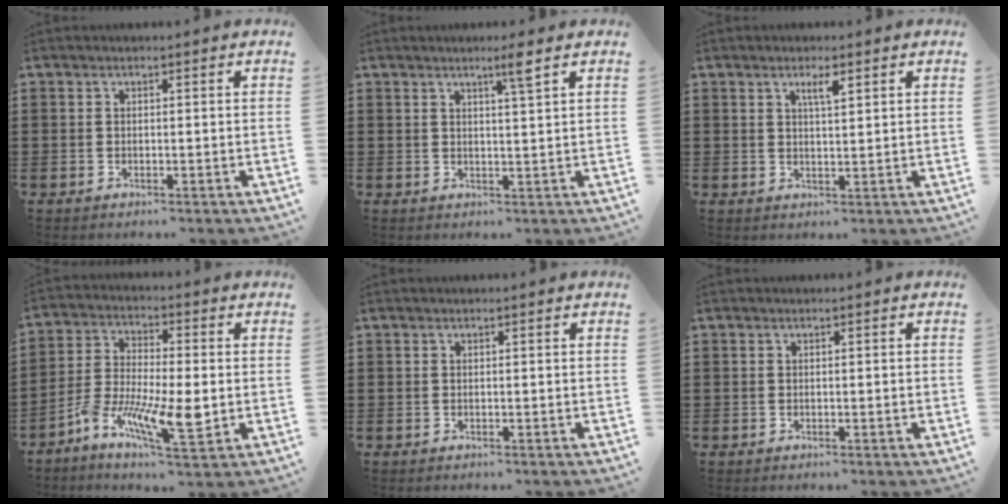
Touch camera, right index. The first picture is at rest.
{"total": 3.1, "force": [2.1, -0.5, 2.3], "torque": [-0.030, -0.012, 0.030]}
{"total": 2.5, "force": [1.4, 0.5, 2.1], "torque": [-0.035, -0.001, 0.021]}
{"total": 10.5, "force": [-4.2, 2.8, 9.2], "torque": [-0.190, -0.006, -0.078]}
{"total": 0.0}
{"total": 0.6, "force": [-0.1, 0.0, 0.6], "torque": [-0.010, -0.002, -0.001]}